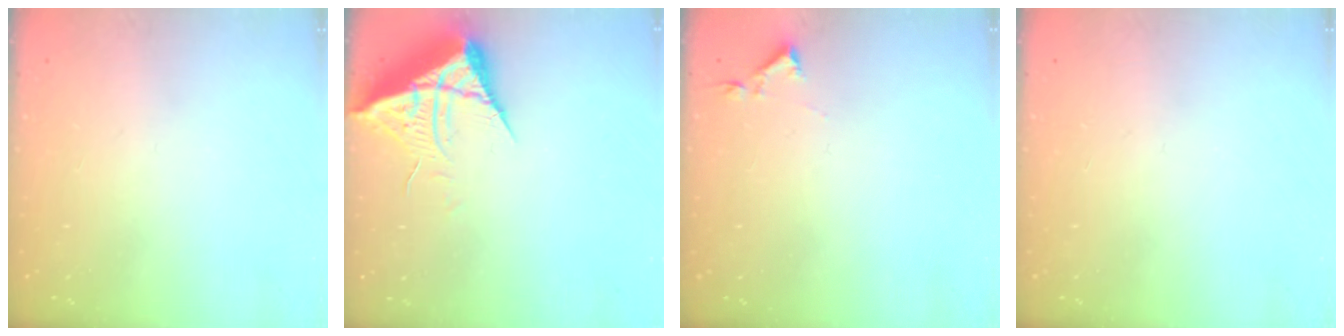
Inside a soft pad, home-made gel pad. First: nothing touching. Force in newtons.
{"total": 13.1, "press": 13.1, "slide": 0.9}
{"total": 2.9, "press": 2.9, "slide": 0.5}
{"total": 0.0}